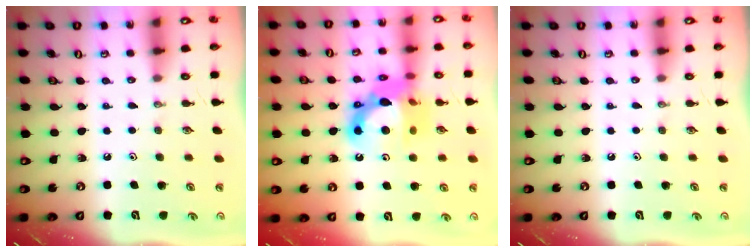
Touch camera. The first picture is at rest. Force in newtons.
{"total": 16.8, "press": 16.7, "slide": 1.7}
{"total": 0.0}